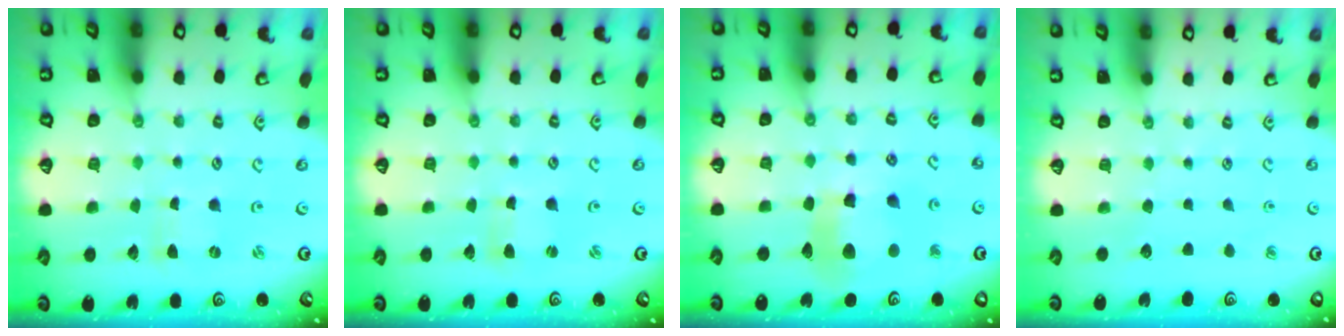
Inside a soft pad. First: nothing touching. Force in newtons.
{"total": 1.7, "press": 1.7, "slide": 0.2}
{"total": 12.0, "press": 11.9, "slide": 1.4}
{"total": 0.0}